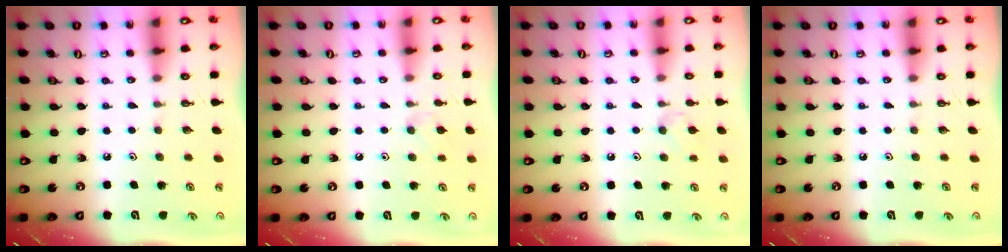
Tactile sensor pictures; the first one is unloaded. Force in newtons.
{"total": 4.1, "press": 4.0, "slide": 0.7}
{"total": 4.3, "press": 4.2, "slide": 0.9}
{"total": 0.0}